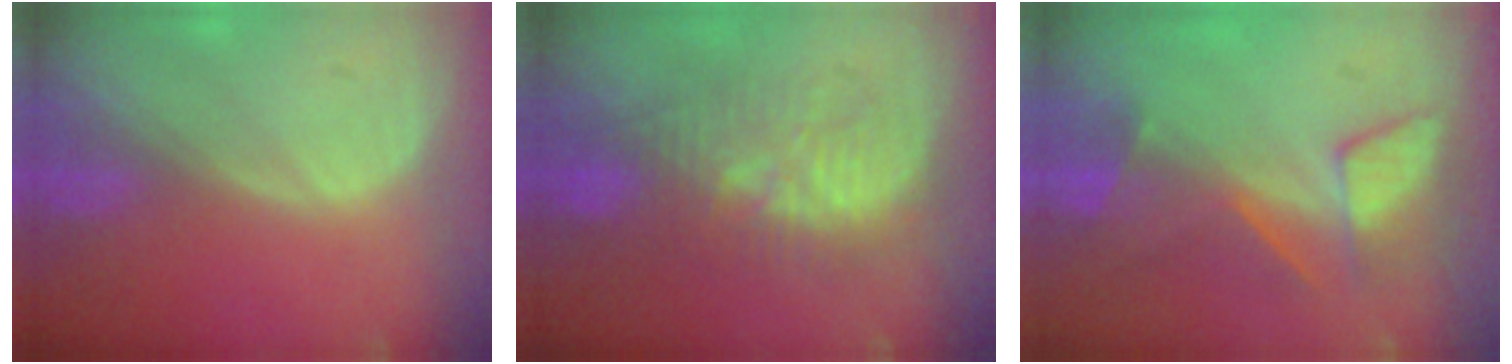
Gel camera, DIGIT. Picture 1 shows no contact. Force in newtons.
{"total": 9.6, "press": 9.5, "slide": 1.0}
{"total": 8.5, "press": 7.2, "slide": 4.5}